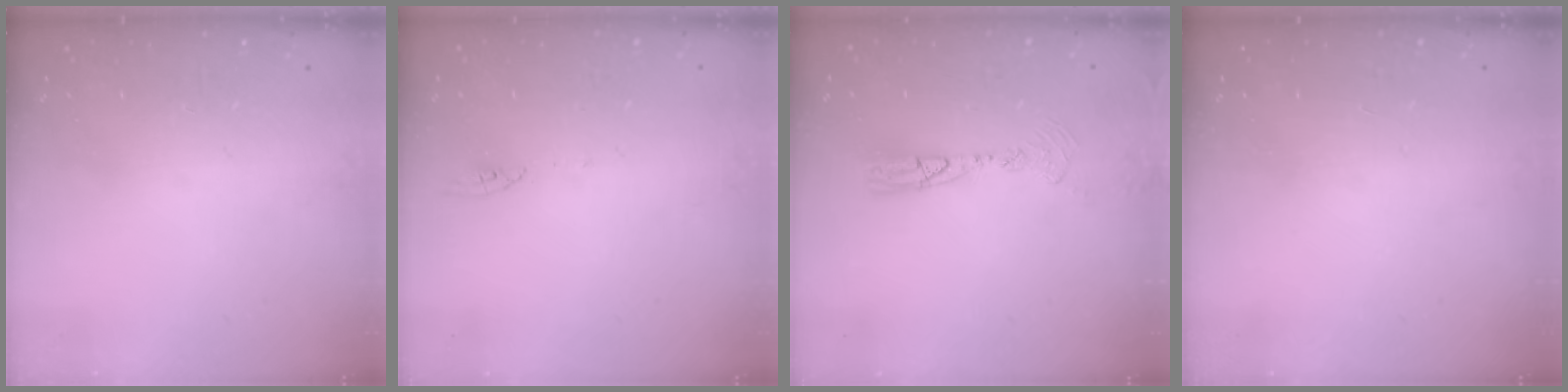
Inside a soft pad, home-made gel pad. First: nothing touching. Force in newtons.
{"total": 3.8, "press": 3.7, "slide": 0.4}
{"total": 9.2, "press": 9.0, "slide": 2.2}
{"total": 0.0}